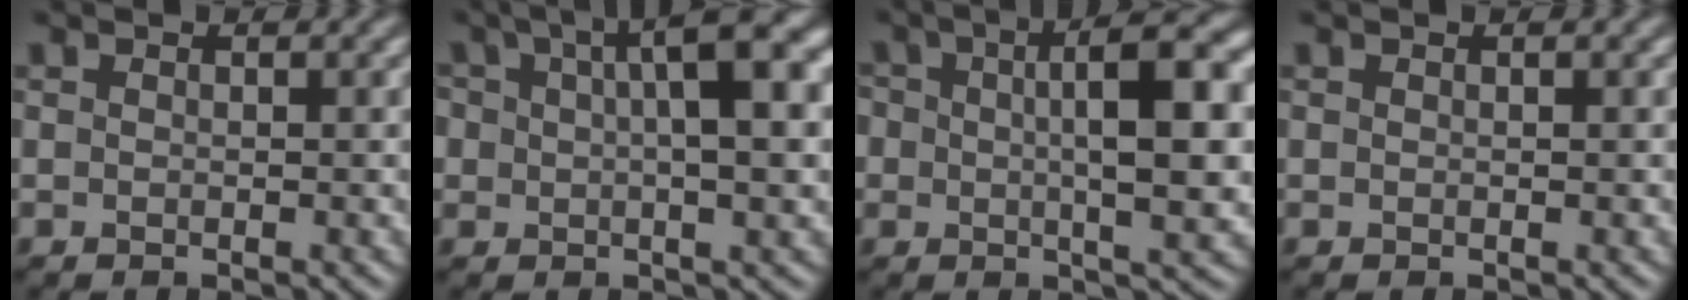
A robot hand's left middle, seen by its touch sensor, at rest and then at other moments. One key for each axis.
{"total": 9.0, "fx": 2.4, "fy": 3.6, "fz": 7.9, "tx": -0.126, "ty": 0.012, "tz": 0.032}
{"total": 8.3, "fx": 0.9, "fy": 3.1, "fz": 7.7, "tx": -0.115, "ty": 0.003, "tz": 0.012}
{"total": 0.0}